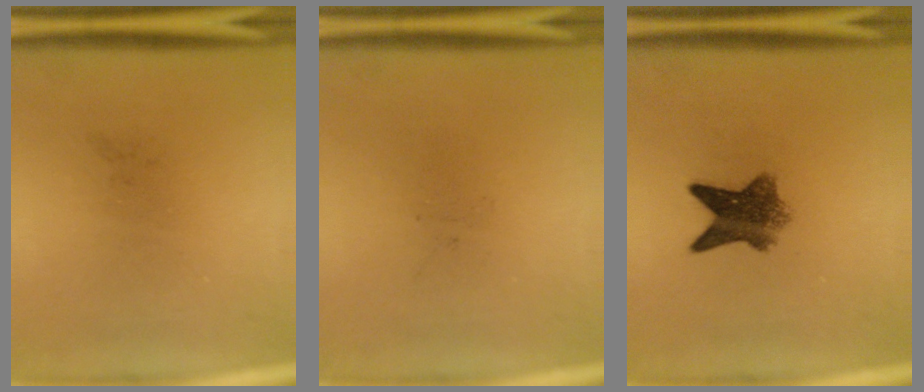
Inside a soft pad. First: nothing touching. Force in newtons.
{"total": 0.0}
{"total": 6.5}